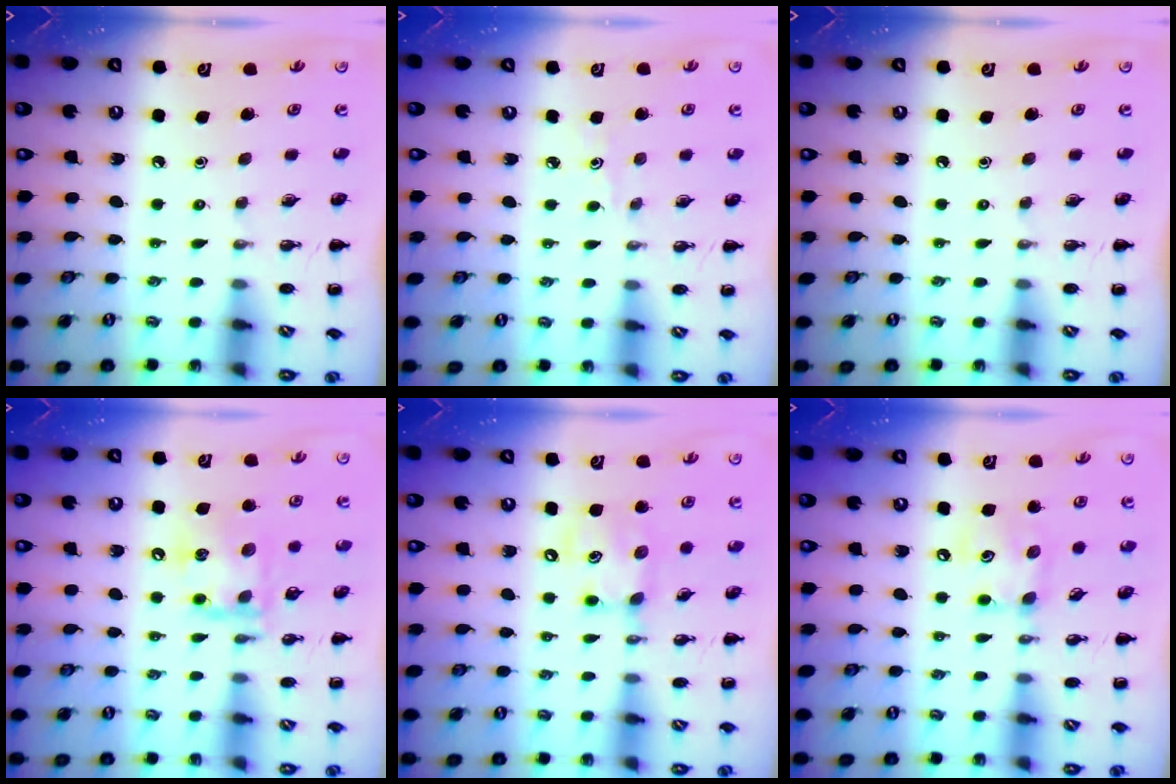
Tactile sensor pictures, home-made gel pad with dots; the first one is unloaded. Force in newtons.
{"total": 2.5, "press": 2.4, "slide": 0.8}
{"total": 0.0}
{"total": 13.9, "press": 13.8, "slide": 1.8}
{"total": 9.6, "press": 9.4, "slide": 1.6}
{"total": 7.0, "press": 7.0, "slide": 0.4}